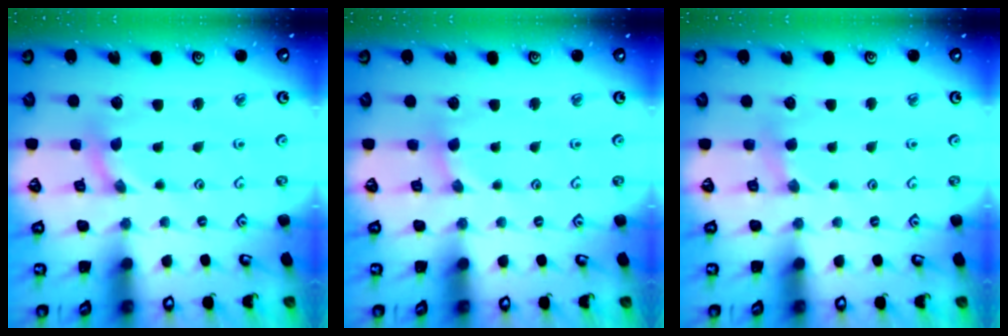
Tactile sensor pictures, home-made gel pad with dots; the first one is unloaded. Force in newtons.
{"total": 2.0, "press": 1.9, "slide": 0.4}
{"total": 3.4, "press": 3.3, "slide": 0.5}